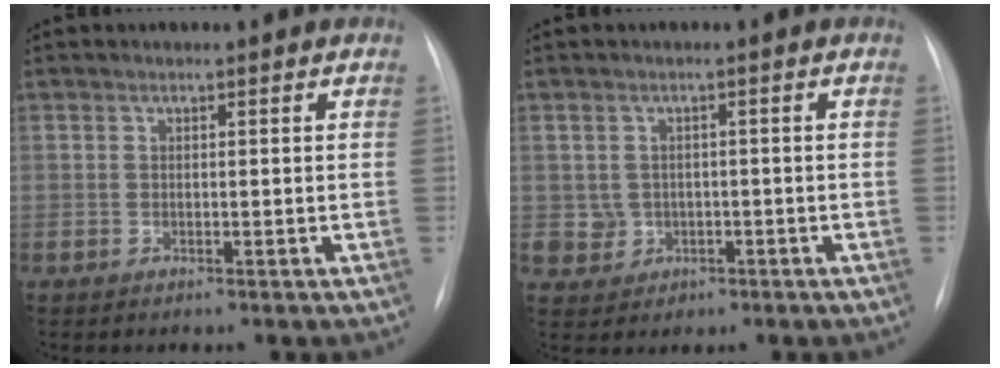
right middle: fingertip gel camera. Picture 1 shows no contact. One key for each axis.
{"total": 3.5, "fx": -0.6, "fy": 3.4, "fz": 0.4, "tx": -0.001, "ty": 0.008, "tz": 0.001}